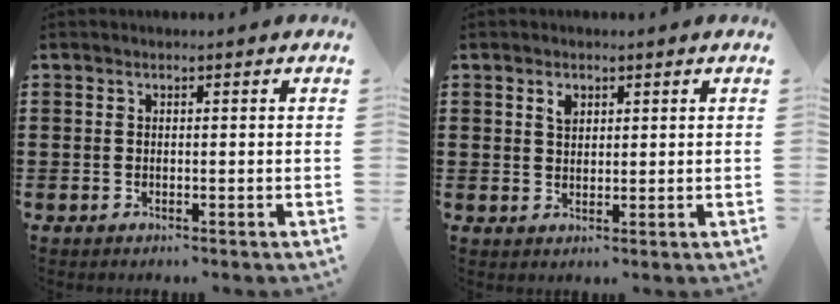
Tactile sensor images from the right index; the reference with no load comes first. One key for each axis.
{"total": 2.0, "fx": 1.1, "fy": 1.2, "fz": 1.1, "tx": -0.026, "ty": 0.004, "tz": 0.021}